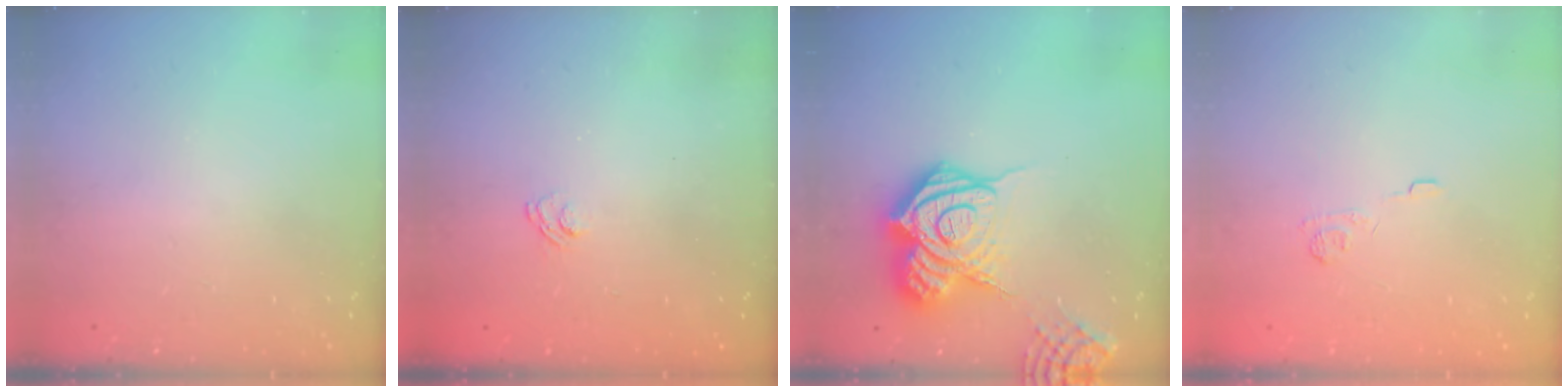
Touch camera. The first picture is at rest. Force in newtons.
{"total": 2.0, "press": 1.5, "slide": 1.3}
{"total": 22.4, "press": 22.2, "slide": 2.7}
{"total": 3.5, "press": 3.2, "slide": 1.4}